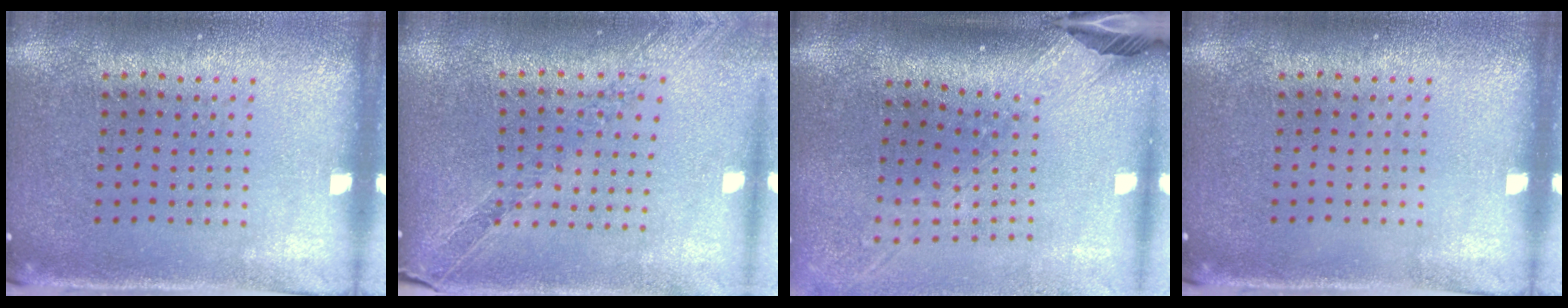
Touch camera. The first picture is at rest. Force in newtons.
{"total": 1.2, "press": 1.2, "slide": 0.2}
{"total": 2.6, "press": 1.9, "slide": 1.7}
{"total": 0.0}